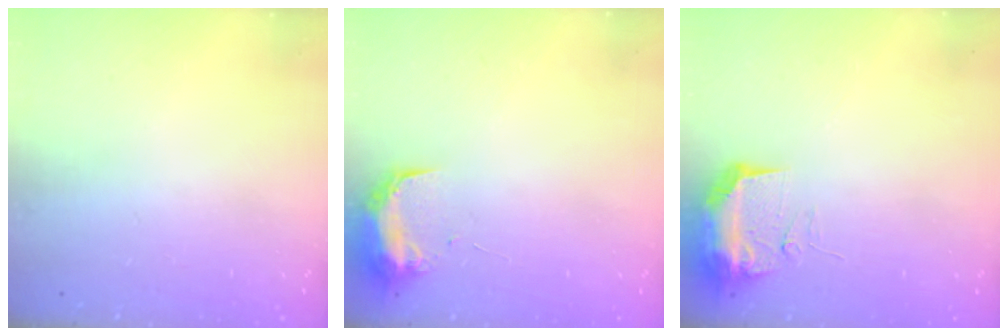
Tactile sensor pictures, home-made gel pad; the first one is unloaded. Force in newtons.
{"total": 9.8, "press": 9.7, "slide": 0.7}
{"total": 9.5, "press": 9.4, "slide": 1.4}